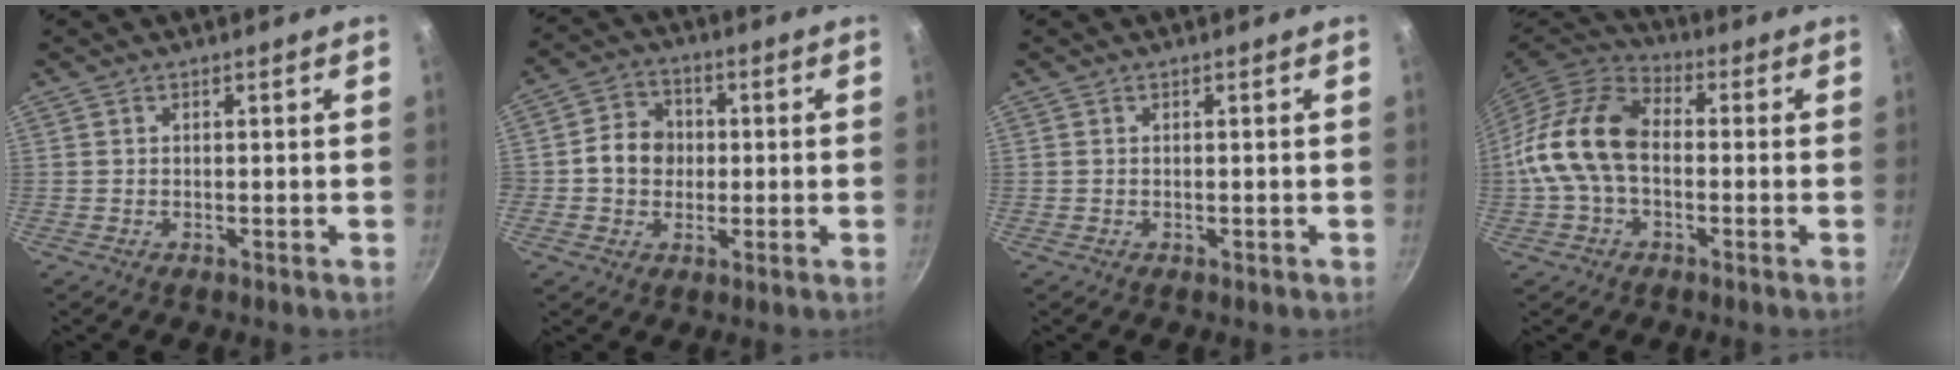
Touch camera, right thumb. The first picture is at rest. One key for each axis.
{"total": 7.9, "fx": 0.0, "fy": 6.8, "fz": 4.1, "tx": -0.041, "ty": 0.013, "tz": -0.017}
{"total": 0.0}
{"total": 14.9, "fx": -0.9, "fy": 9.9, "fz": 11.1, "tx": -0.198, "ty": 0.037, "tz": -0.034}